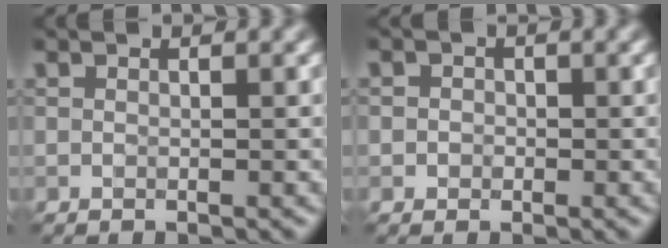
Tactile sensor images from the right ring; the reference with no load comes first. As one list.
[{"total": 1.1, "force": [0.0, 1.0, 0.3], "torque": [0.007, -0.001, -0.008]}]